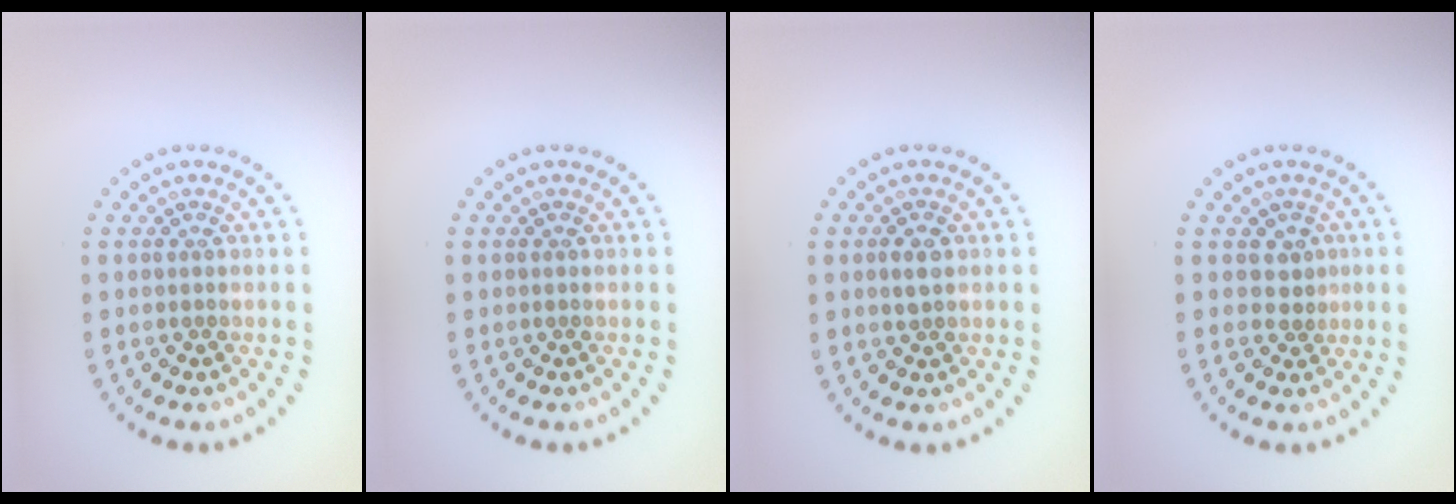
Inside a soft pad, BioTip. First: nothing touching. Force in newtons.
{"total": 0.0}
{"total": 1.3, "press": 1.3, "slide": 0.1}
{"total": 1.6, "press": 1.2, "slide": 1.0}